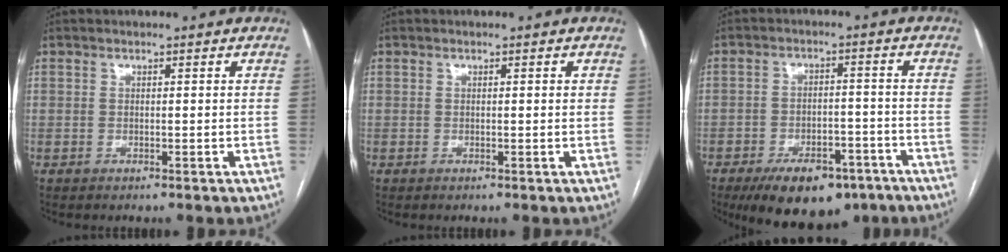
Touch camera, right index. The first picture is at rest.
{"total": 0.6, "force": [0.2, 0.1, 0.6], "torque": [-0.009, 0.002, 0.001]}
{"total": 12.5, "force": [-8.7, 5.9, 6.9], "torque": [-0.096, 0.006, -0.130]}